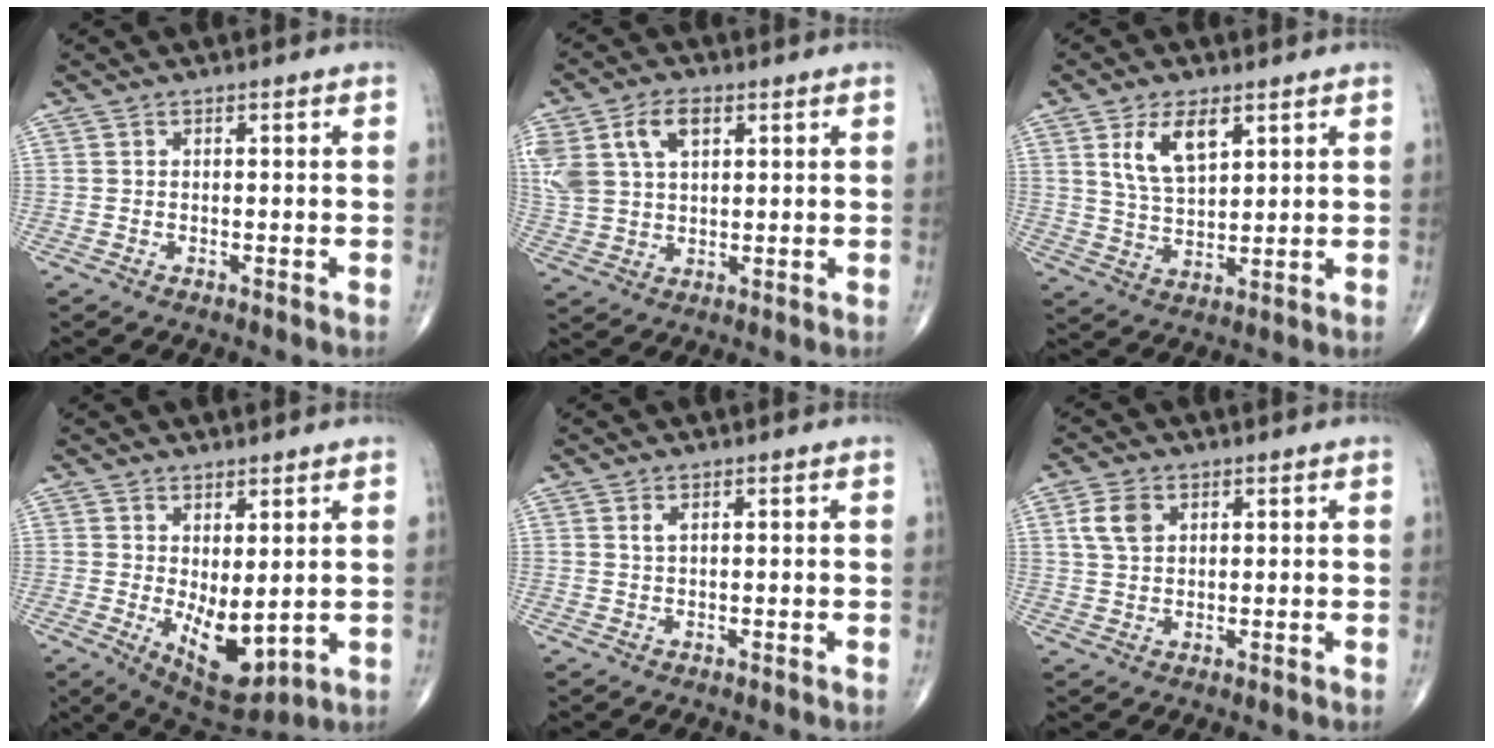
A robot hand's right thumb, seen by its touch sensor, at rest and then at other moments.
{"total": 12.7, "force": [4.9, 8.0, 8.6], "torque": [-0.192, 0.000, 0.100]}
{"total": 8.7, "force": [4.0, 4.3, 6.4], "torque": [-0.105, -0.019, 0.080]}
{"total": 9.4, "force": [-0.3, 4.2, 8.4], "torque": [-0.118, -0.022, 0.018]}
{"total": 1.0, "force": [0.4, 0.4, 0.8], "torque": [-0.017, 0.004, 0.010]}
{"total": 4.9, "force": [1.7, 3.3, 3.1], "torque": [-0.055, 0.000, 0.034]}